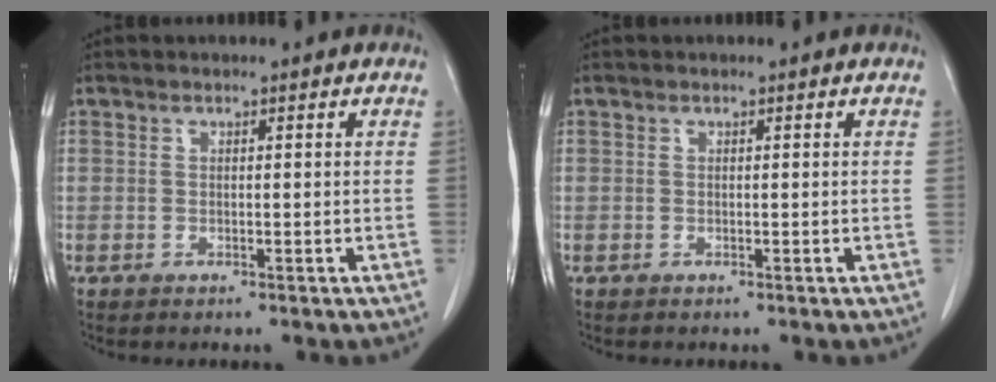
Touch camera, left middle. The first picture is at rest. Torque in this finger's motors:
{"motor_torque": [1.11, -1.03, 0.17, 0.01]}